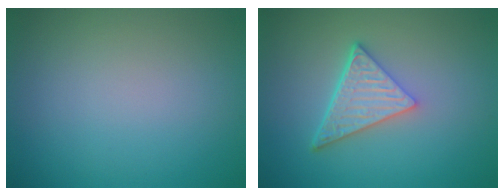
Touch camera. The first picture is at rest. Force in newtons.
{"total": 4.9, "press": 3.5, "slide": 3.5}